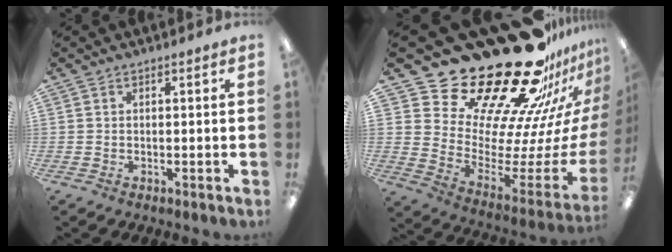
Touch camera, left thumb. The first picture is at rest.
{"total": 33.5, "force": [26.3, 12.8, 16.3], "torque": [-0.202, -0.233, 0.497]}